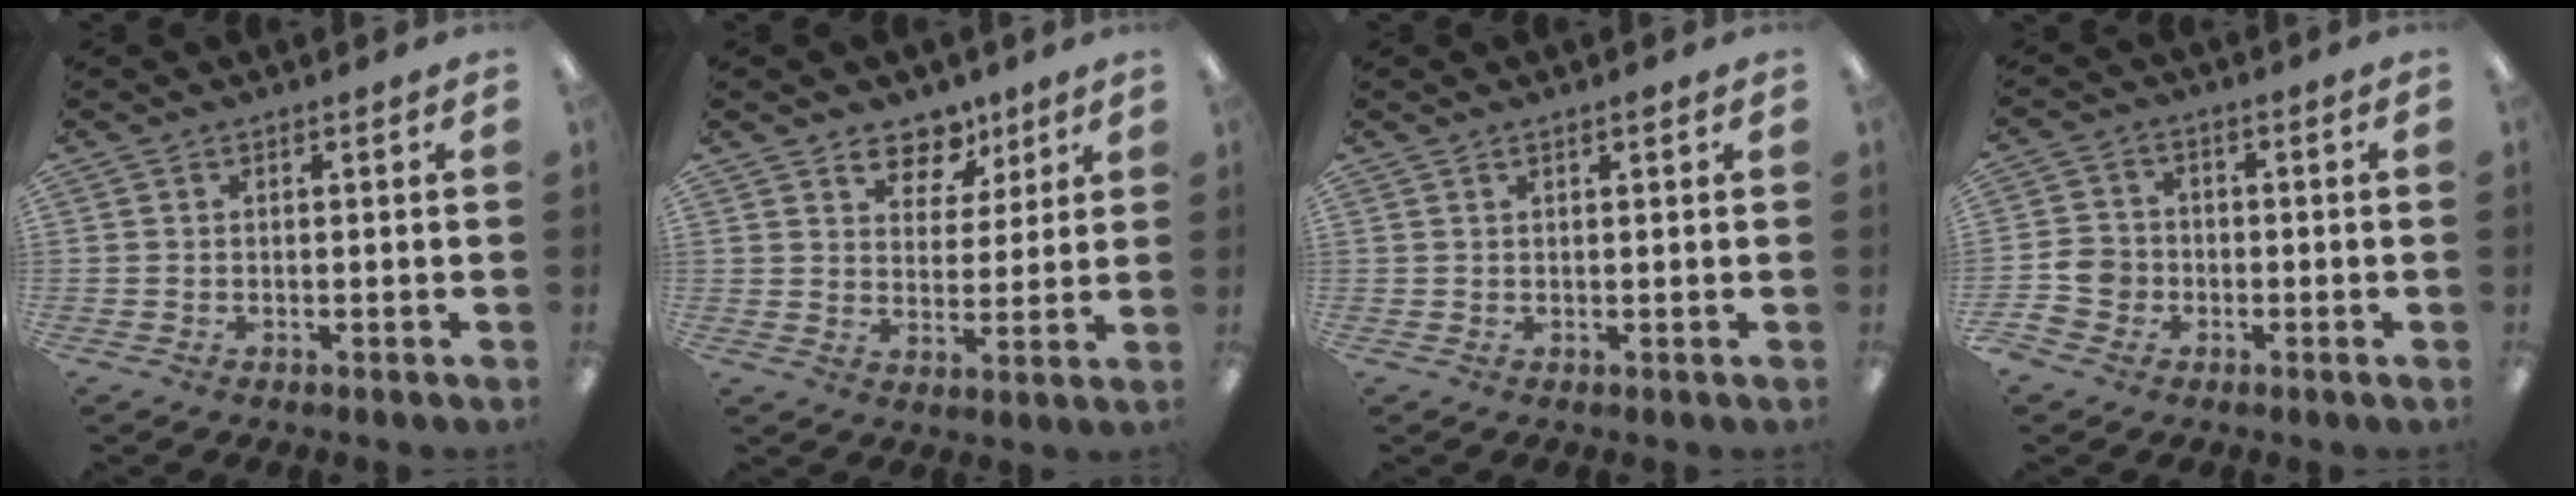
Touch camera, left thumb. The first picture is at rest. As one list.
[{"total": 8.3, "force": [5.8, 5.5, 2.2], "torque": [-0.033, -0.037, 0.105]}, {"total": 1.0, "force": [0.7, 0.3, 0.6], "torque": [-0.005, -0.001, 0.010]}, {"total": 5.9, "force": [-2.2, 5.1, 2.0], "torque": [-0.047, 0.015, -0.040]}]